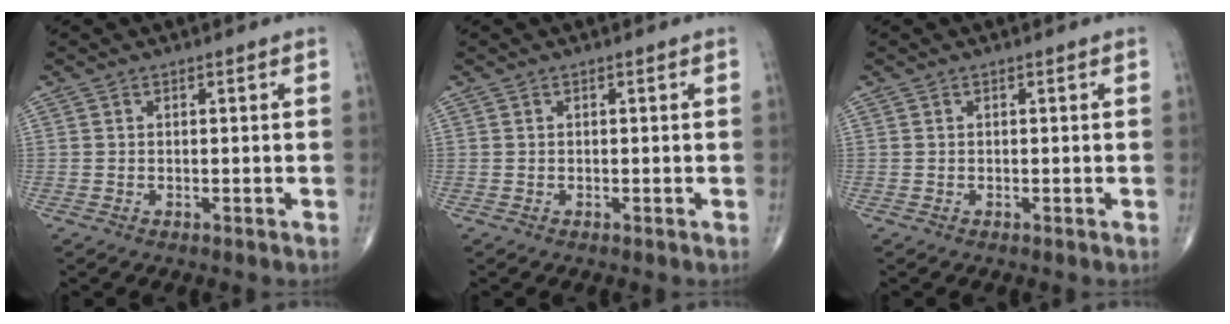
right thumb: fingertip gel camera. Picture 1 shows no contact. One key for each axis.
{"total": 0.0}
{"total": 0.0}